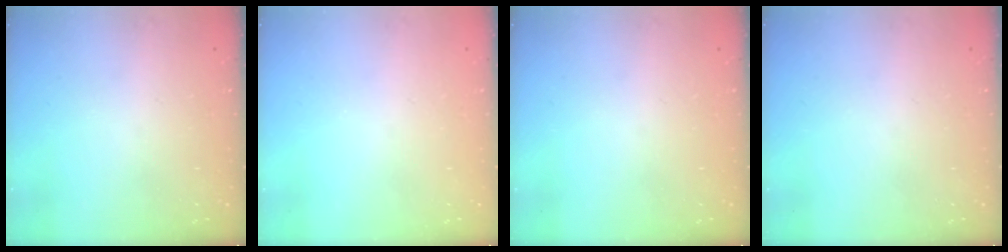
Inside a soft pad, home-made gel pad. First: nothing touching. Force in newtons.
{"total": 0.0}
{"total": 0.0}
{"total": 0.0}